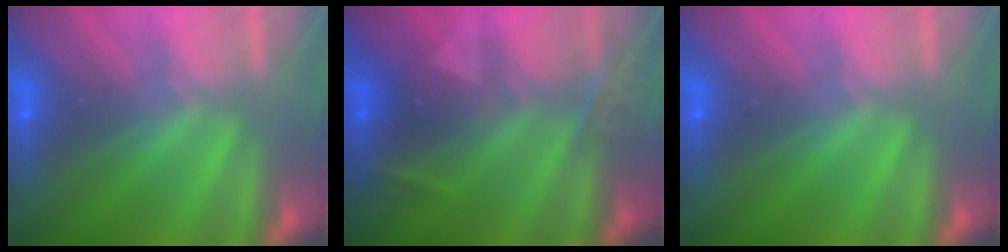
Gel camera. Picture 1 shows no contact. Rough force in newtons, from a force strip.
{"total": 2.5}
{"total": 0.0}